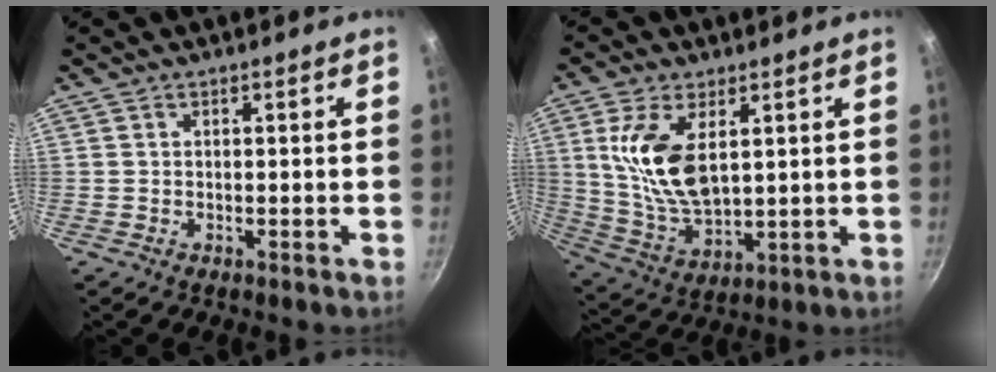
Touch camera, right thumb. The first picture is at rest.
{"total": 13.6, "force": [3.7, 7.1, 11.1], "torque": [-0.211, -0.026, 0.082]}